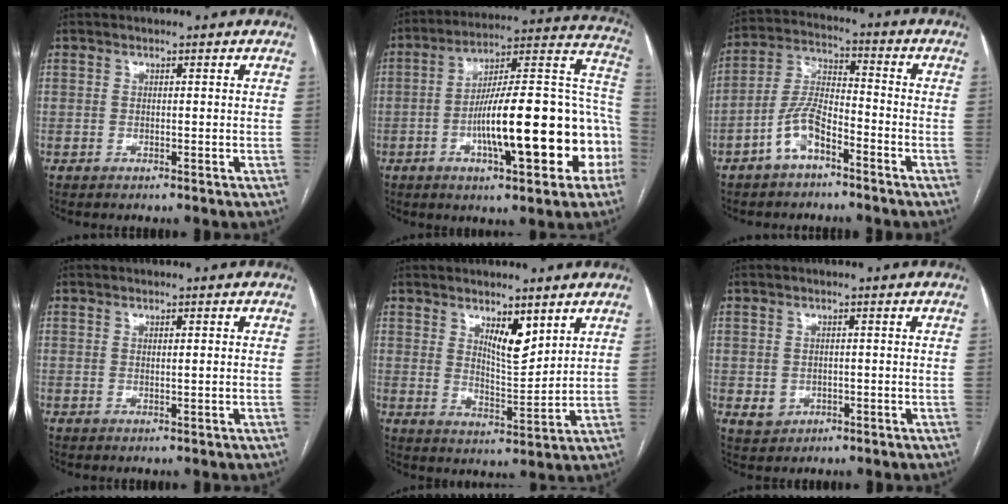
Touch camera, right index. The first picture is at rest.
{"total": 22.9, "force": [-6.1, 4.9, 21.5], "torque": [-0.266, 0.038, -0.083]}
{"total": 7.9, "force": [-4.6, 3.0, 5.7], "torque": [-0.130, 0.016, -0.089]}
{"total": 1.0, "force": [0.1, 0.0, 1.0], "torque": [-0.020, 0.000, 0.002]}
{"total": 6.1, "force": [3.6, 1.8, 4.6], "torque": [-0.082, -0.012, 0.066]}
{"total": 3.0, "force": [-0.6, 2.8, 0.9], "torque": [-0.011, 0.002, 0.001]}